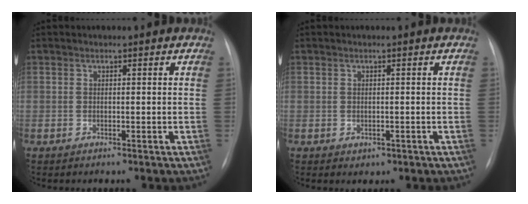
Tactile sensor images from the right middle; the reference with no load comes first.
{"total": 1.0, "force": [-0.2, 0.8, 0.5], "torque": [-0.006, 0.000, 0.002]}